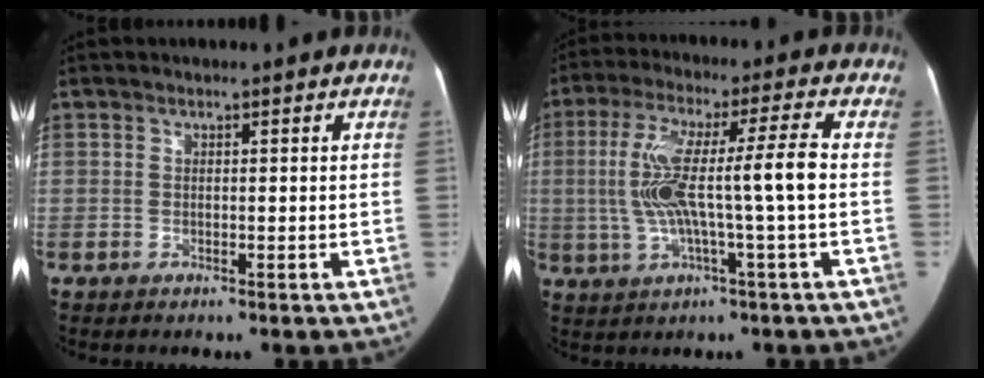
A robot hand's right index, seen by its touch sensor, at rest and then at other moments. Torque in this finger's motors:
{"motor_torque": [0.92, 0.03, 0.40, 0.19]}